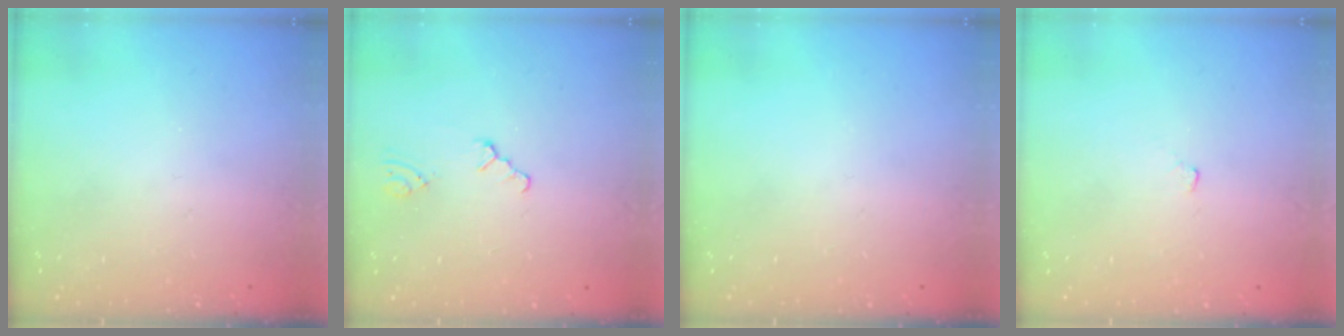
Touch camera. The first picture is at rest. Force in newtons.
{"total": 0.6, "press": 0.6, "slide": 0.2}
{"total": 0.0}
{"total": 2.9, "press": 2.9, "slide": 0.4}